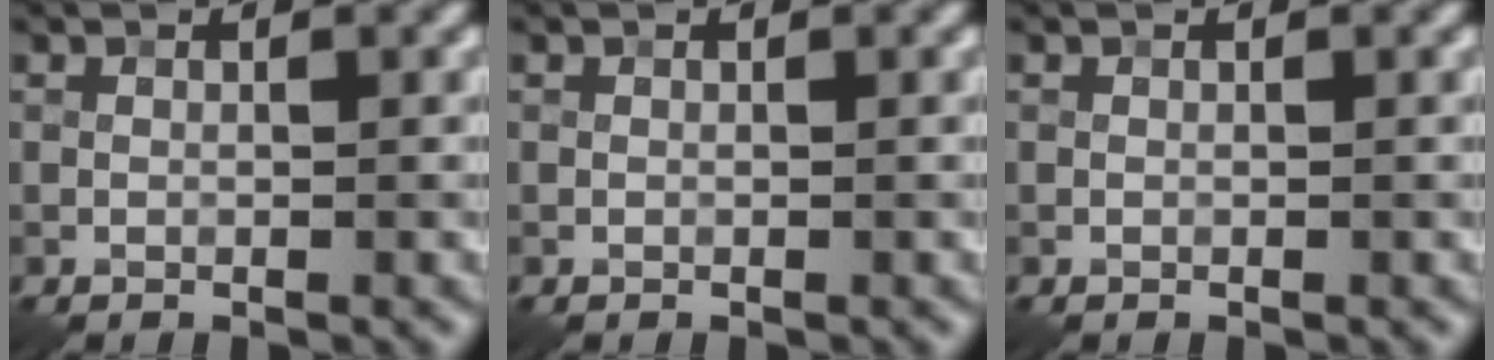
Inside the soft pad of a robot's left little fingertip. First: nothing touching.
{"total": 0.0}
{"total": 0.0}